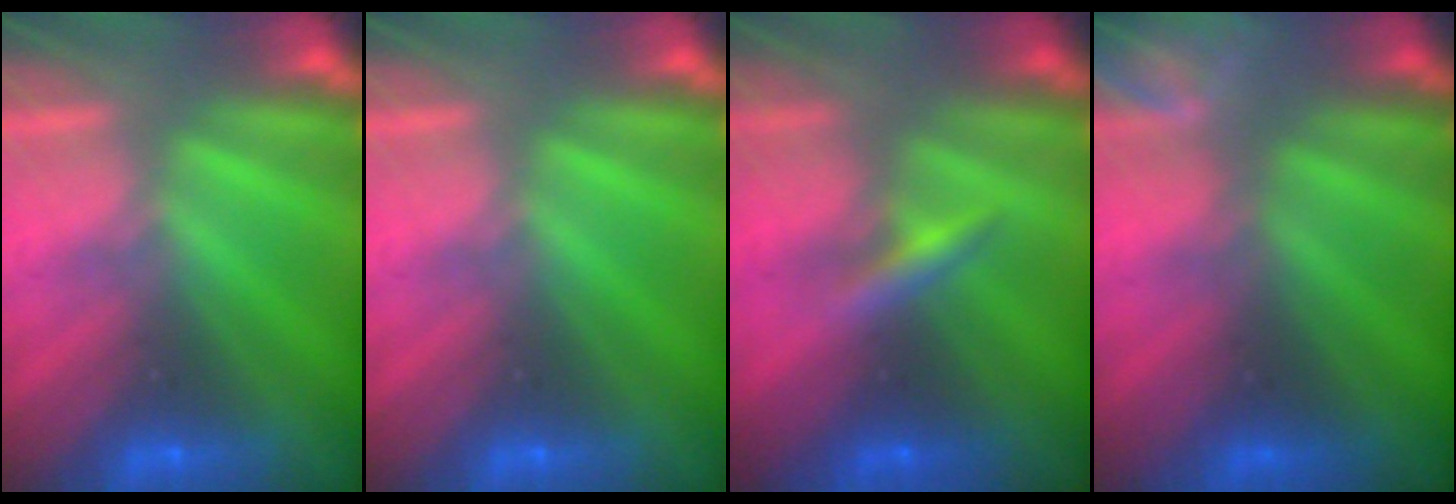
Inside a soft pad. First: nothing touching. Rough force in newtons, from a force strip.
{"total": 0.0}
{"total": 2.6}
{"total": 7.9}